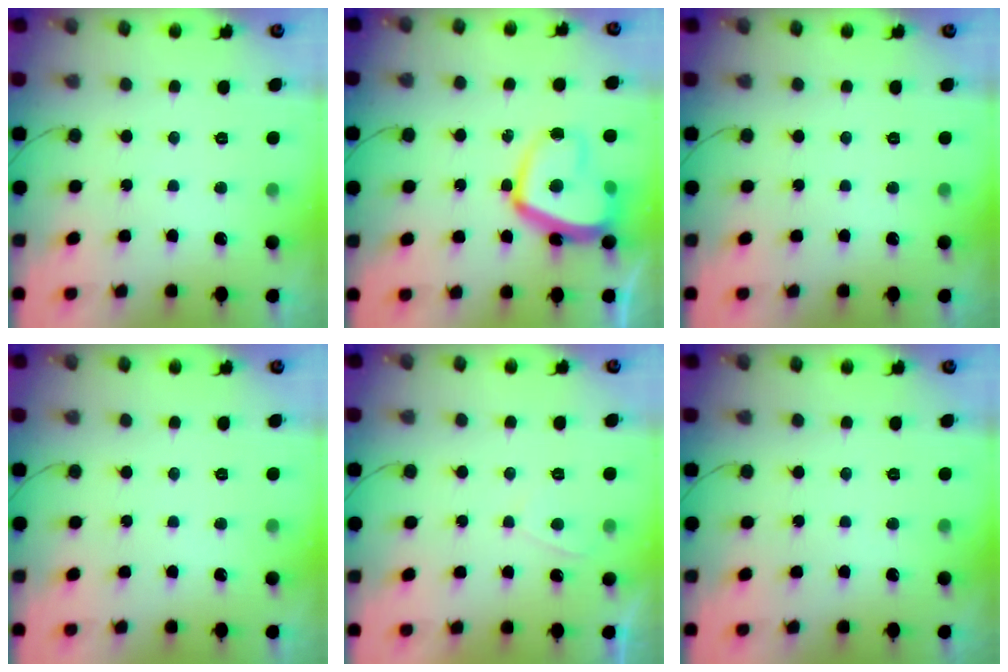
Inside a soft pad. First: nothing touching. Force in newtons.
{"total": 14.8, "press": 14.8, "slide": 1.2}
{"total": 0.0}
{"total": 0.0}
{"total": 0.7, "press": 0.6, "slide": 0.5}
{"total": 0.0}